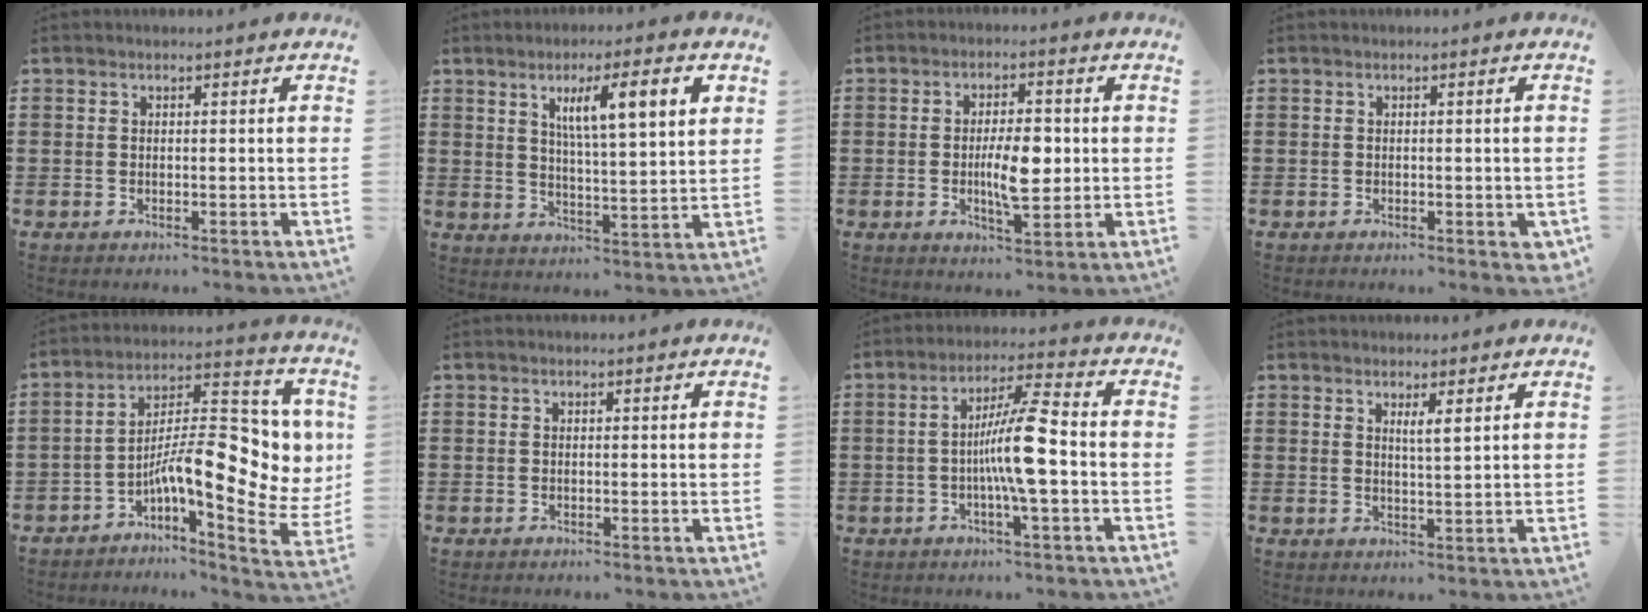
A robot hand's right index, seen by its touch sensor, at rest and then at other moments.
{"total": 8.6, "force": [3.3, 1.4, 7.8], "torque": [-0.147, 0.005, 0.052]}
{"total": 7.3, "force": [-0.3, 2.8, 6.7], "torque": [-0.126, 0.002, -0.013]}
{"total": 0.9, "force": [-0.3, 0.4, 0.8], "torque": [-0.015, -0.002, -0.006]}
{"total": 14.2, "force": [-1.6, 4.6, 13.3], "torque": [-0.198, -0.026, -0.032]}
{"total": 0.0}
{"total": 8.8, "force": [-1.4, 0.6, 8.7], "torque": [-0.164, -0.004, -0.033]}
{"total": 2.0, "force": [1.2, -0.1, 1.6], "torque": [-0.034, -0.001, 0.020]}